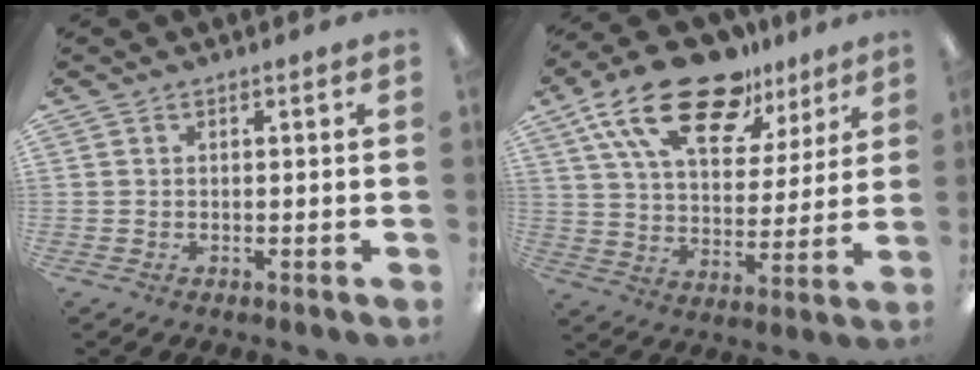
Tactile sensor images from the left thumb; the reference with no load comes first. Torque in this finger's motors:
{"motor_torque": [0.37, 0.42, 1.82, -0.95, 0.38]}